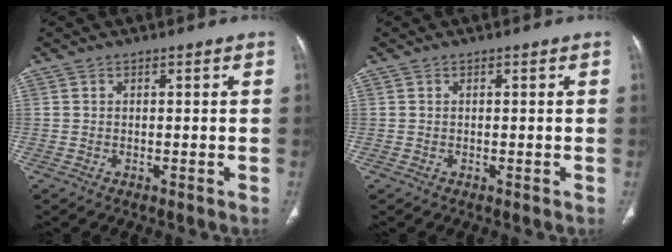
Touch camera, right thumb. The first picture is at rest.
{"total": 0.0}